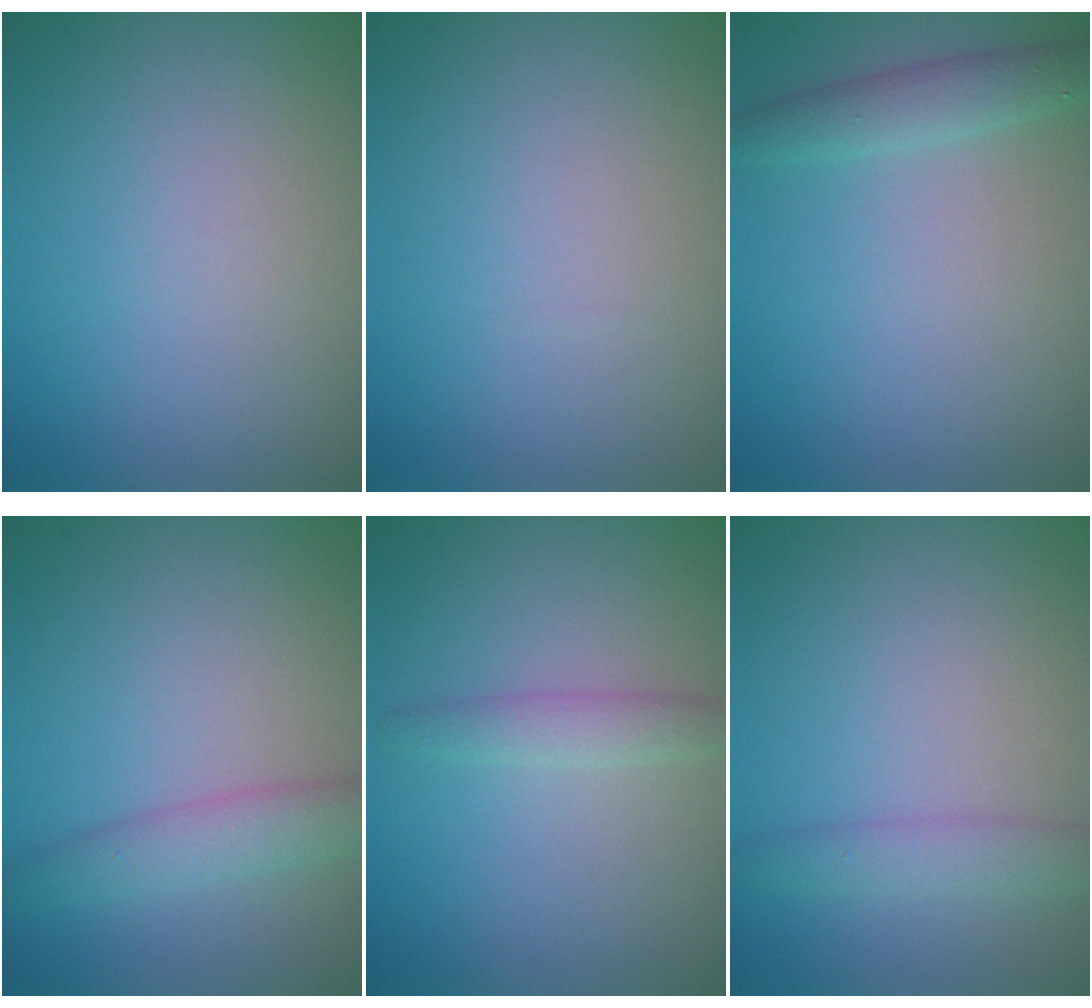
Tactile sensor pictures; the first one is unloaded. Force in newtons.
{"total": 0.0}
{"total": 2.2, "press": 2.2, "slide": 0.0}
{"total": 2.7, "press": 2.7, "slide": 0.1}
{"total": 1.8, "press": 1.8, "slide": 0.1}
{"total": 2.2, "press": 2.2, "slide": 0.1}